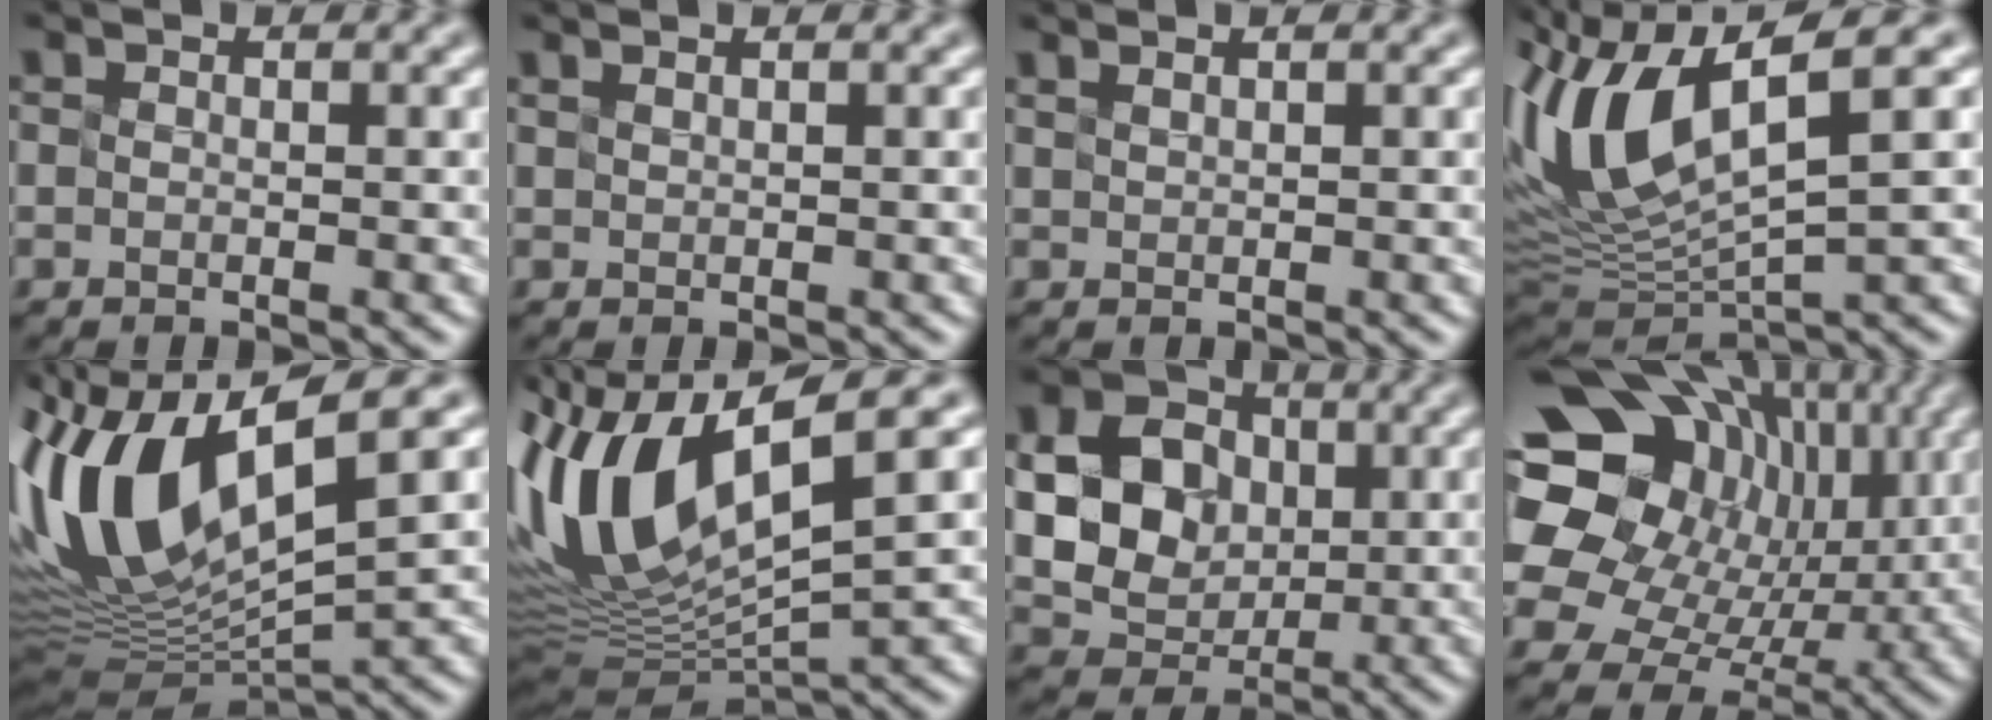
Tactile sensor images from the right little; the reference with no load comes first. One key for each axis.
{"total": 1.6, "fx": 1.2, "fy": 0.6, "fz": 0.9, "tx": 0.001, "ty": 0.012, "tz": 0.004}
{"total": 1.9, "fx": 1.5, "fy": 0.7, "fz": 1.1, "tx": 0.001, "ty": 0.018, "tz": 0.007}
{"total": 8.8, "fx": 2.2, "fy": 2.8, "fz": 8.1, "tx": -0.175, "ty": -0.002, "tz": 0.057}
{"total": 11.1, "fx": 1.7, "fy": 3.8, "fz": 10.2, "tx": -0.212, "ty": 0.001, "tz": 0.045}
{"total": 11.0, "fx": 1.7, "fy": 3.6, "fz": 10.3, "tx": -0.214, "ty": 0.004, "tz": 0.048}
{"total": 6.2, "fx": 0.1, "fy": 5.3, "fz": 3.4, "tx": -0.076, "ty": 0.007, "tz": 0.009}
{"total": 17.6, "fx": 5.9, "fy": 13.2, "fz": 10.0, "tx": -0.216, "ty": 0.043, "tz": 0.119}